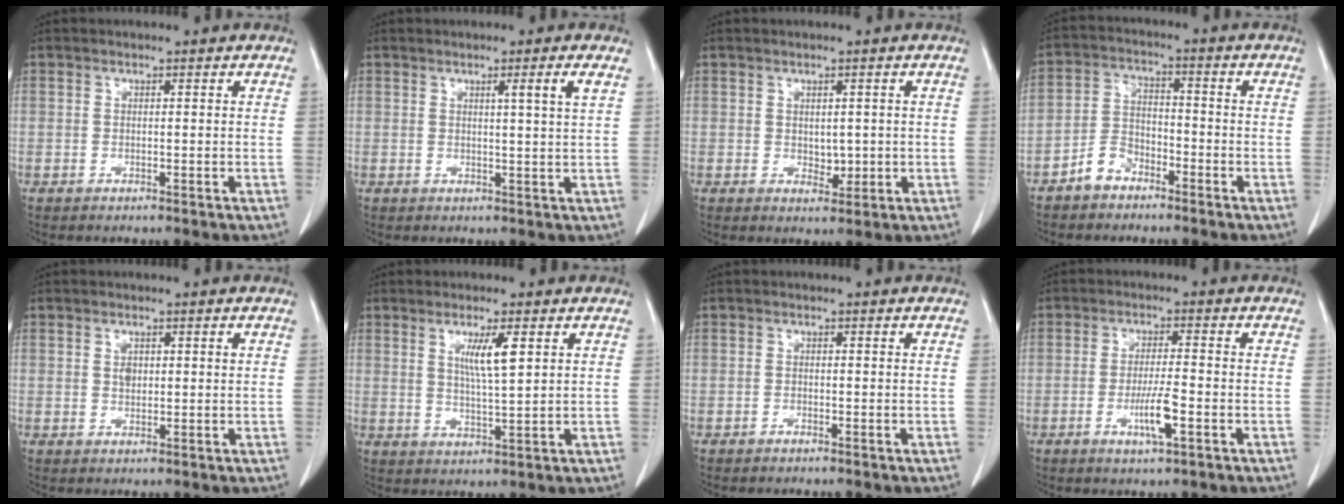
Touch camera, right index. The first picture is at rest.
{"total": 2.7, "force": [1.2, -0.9, 2.2], "torque": [-0.036, -0.007, 0.021]}
{"total": 2.4, "force": [0.1, 1.6, 1.7], "torque": [-0.024, -0.004, 0.009]}
{"total": 5.1, "force": [-3.5, 3.2, 1.8], "torque": [-0.037, 0.014, -0.069]}
{"total": 1.9, "force": [0.6, 1.1, 1.4], "torque": [-0.028, 0.002, 0.013]}
{"total": 5.3, "force": [2.0, 0.2, 4.9], "torque": [-0.089, -0.007, 0.036]}
{"total": 0.5, "force": [-0.5, 0.1, 0.1], "torque": [-0.003, 0.000, -0.010]}
{"total": 5.2, "force": [-2.0, 0.3, 4.8], "torque": [-0.092, -0.007, -0.035]}